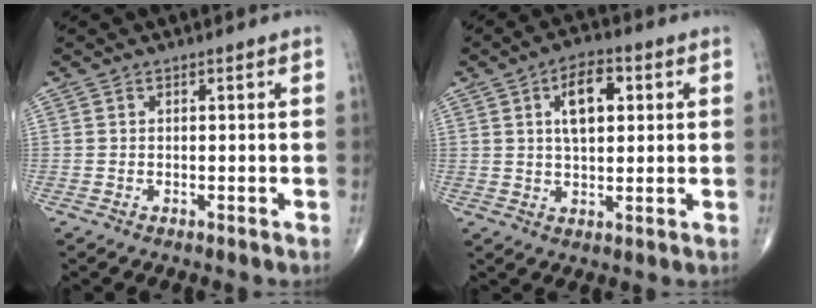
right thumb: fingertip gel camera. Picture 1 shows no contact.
{"total": 8.6, "force": [2.4, 4.4, 7.0], "torque": [-0.097, 0.002, 0.037]}